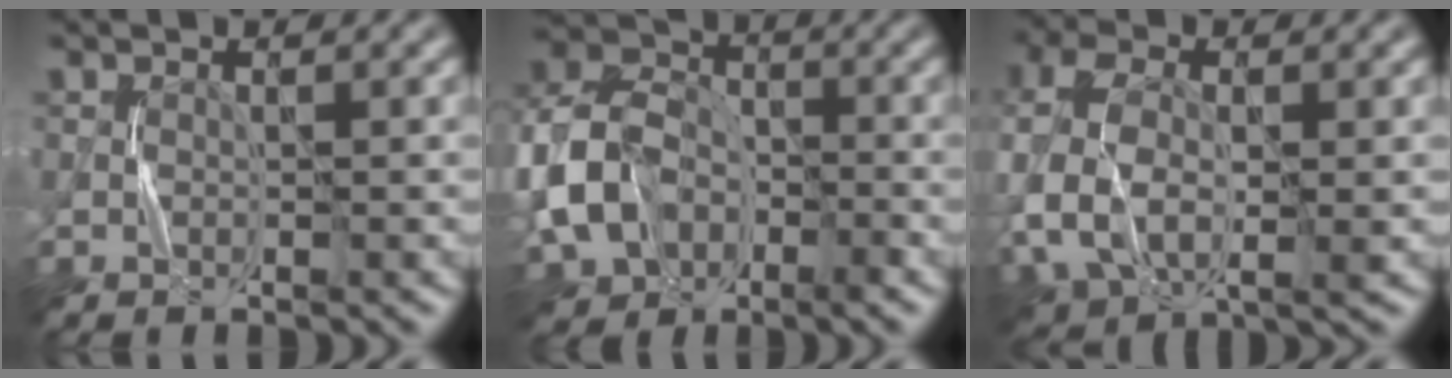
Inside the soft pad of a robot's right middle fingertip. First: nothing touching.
{"total": 9.6, "force": [-2.6, 7.3, 5.7], "torque": [-0.125, -0.001, -0.064]}
{"total": 7.9, "force": [-0.5, 5.3, 5.8], "torque": [-0.151, -0.002, -0.015]}